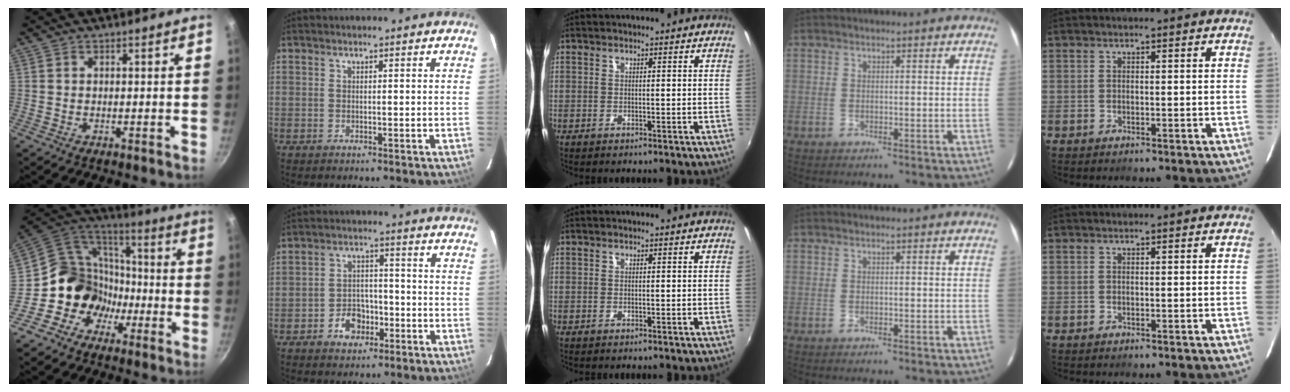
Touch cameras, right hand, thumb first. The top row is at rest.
{"thumb": {"total": 14.5, "force": [-5.4, 12.7, 4.8], "torque": [-0.017, 0.067, -0.107]}, "index": {"total": 6.3, "force": [-3.4, 4.6, 2.8], "torque": [-0.063, 0.018, -0.045]}}